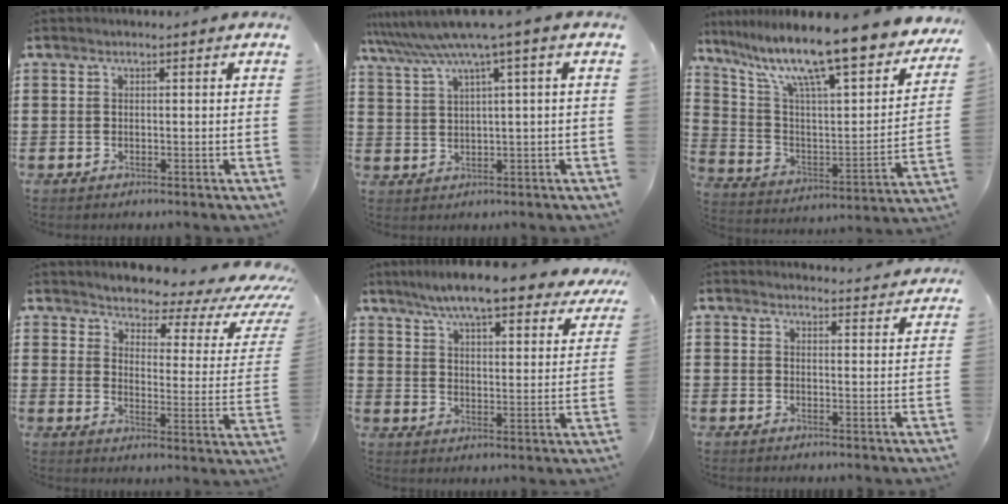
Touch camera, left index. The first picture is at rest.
{"total": 5.6, "force": [3.0, -0.4, 4.8], "torque": [-0.110, -0.024, 0.045]}
{"total": 12.6, "force": [10.2, 0.8, 7.2], "torque": [-0.173, -0.079, 0.168]}
{"total": 3.2, "force": [2.8, 0.8, 1.3], "torque": [-0.037, -0.030, 0.040]}
{"total": 9.0, "force": [7.9, 0.5, 4.2], "torque": [-0.103, -0.034, 0.138]}
{"total": 3.3, "force": [3.2, 0.1, 0.3], "torque": [-0.006, -0.017, 0.060]}